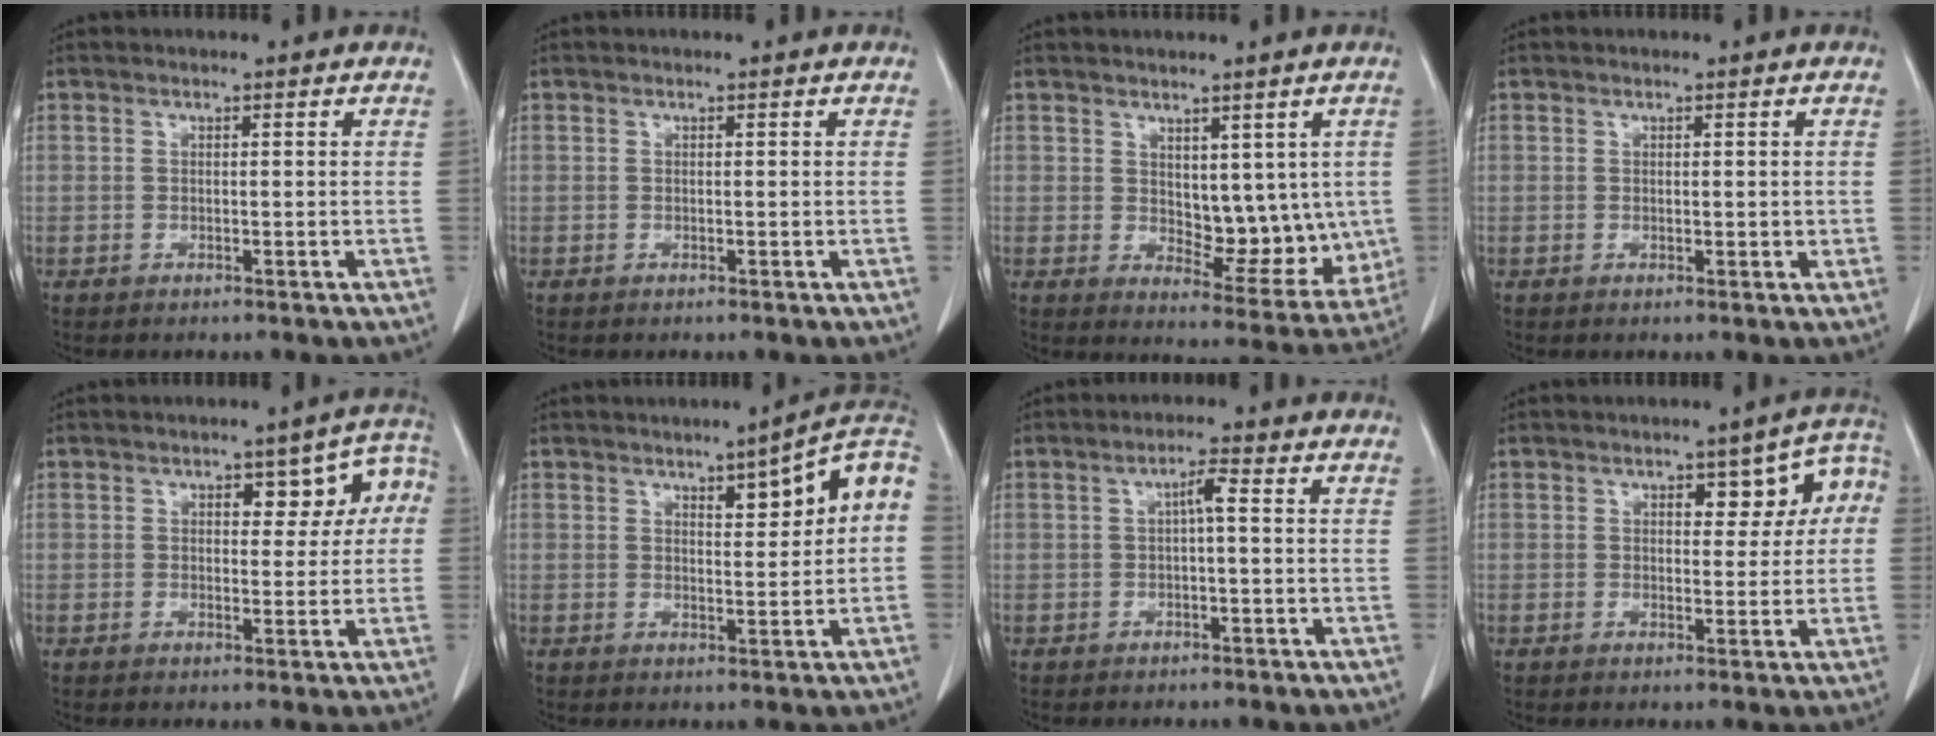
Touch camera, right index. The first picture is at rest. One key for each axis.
{"total": 0.0}
{"total": 9.2, "fx": 1.5, "fy": 5.4, "fz": 7.2, "tx": -0.078, "ty": -0.005, "tz": 0.040}
{"total": 1.1, "fx": 0.2, "fy": 0.6, "fz": 0.9, "tx": -0.013, "ty": -0.002, "tz": 0.006}
{"total": 7.2, "fx": 1.6, "fy": 3.5, "fz": 6.0, "tx": -0.058, "ty": 0.034, "tz": 0.019}
{"total": 8.5, "fx": 2.2, "fy": 1.6, "fz": 8.1, "tx": -0.112, "ty": 0.024, "tz": 0.029}
{"total": 2.6, "fx": 0.2, "fy": 0.3, "fz": 2.5, "tx": -0.043, "ty": 0.007, "tz": 0.004}
{"total": 7.1, "fx": 1.7, "fy": 3.3, "fz": 6.0, "tx": -0.059, "ty": 0.031, "tz": 0.021}